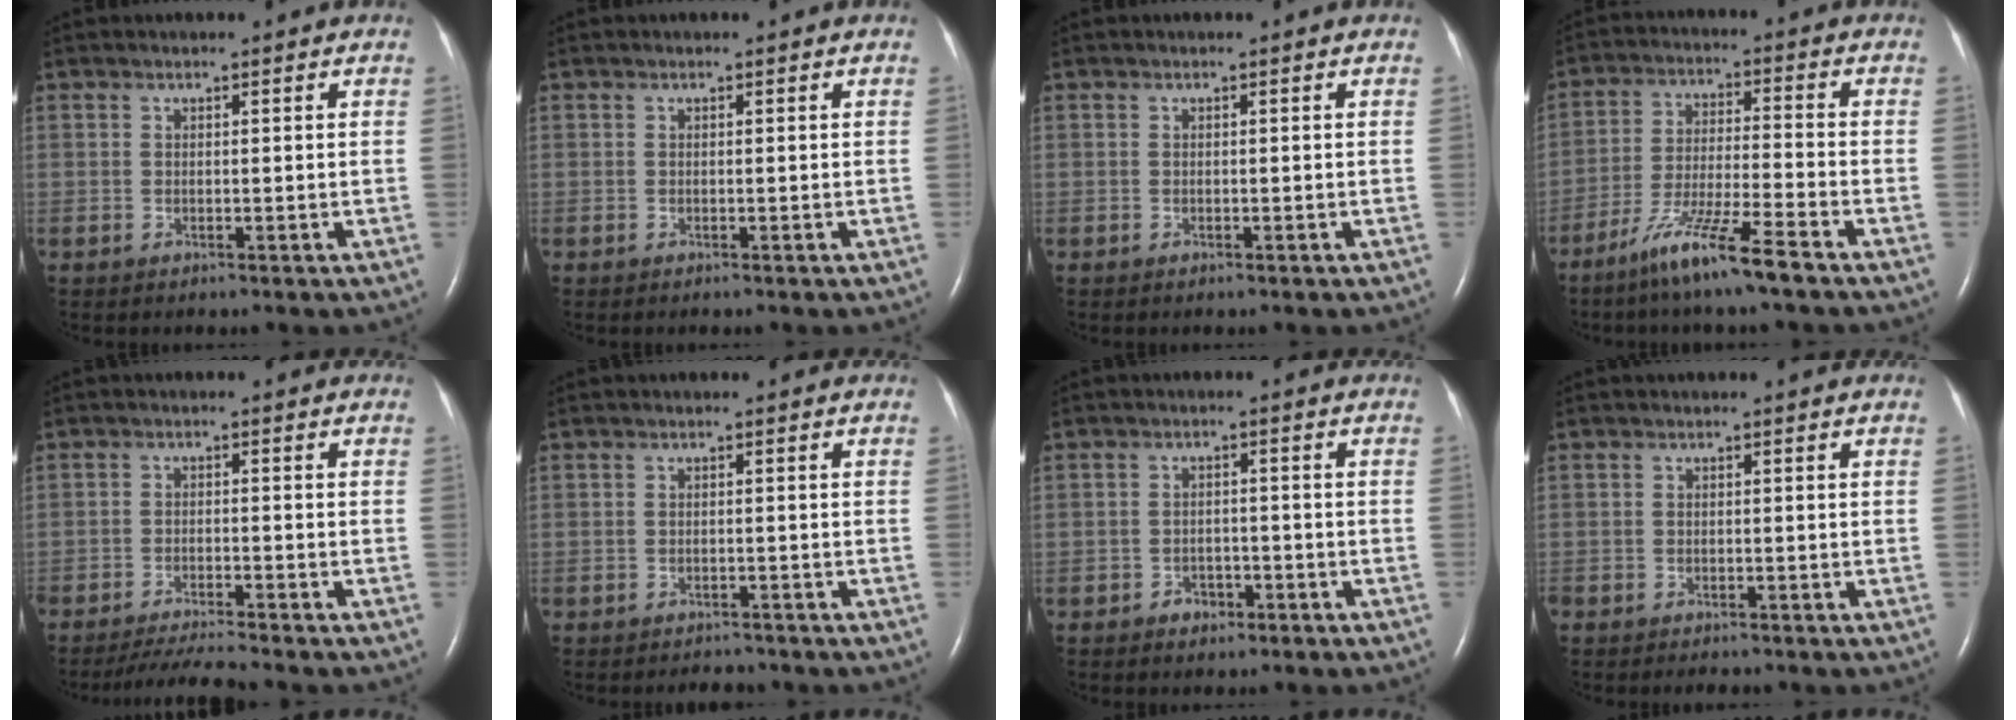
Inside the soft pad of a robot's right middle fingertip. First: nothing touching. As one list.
[{"total": 0.0}, {"total": 0.0}, {"total": 9.8, "force": [-7.0, -0.6, 6.9], "torque": [-0.132, -0.030, -0.136]}, {"total": 5.7, "force": [-5.3, -0.9, 1.8], "torque": [-0.029, -0.020, -0.093]}, {"total": 2.4, "force": [-2.3, 0.9, 0.1], "torque": [-0.006, -0.003, -0.031]}, {"total": 2.5, "force": [-1.6, 1.6, 0.9], "torque": [-0.010, 0.007, -0.021]}, {"total": 2.3, "force": [-2.0, 0.8, 0.8], "torque": [-0.013, -0.004, -0.023]}]